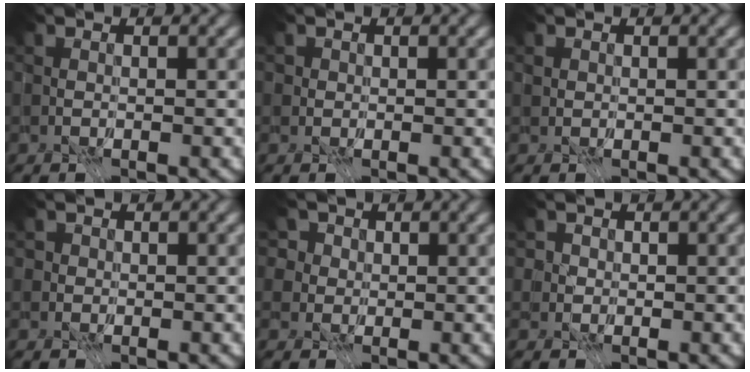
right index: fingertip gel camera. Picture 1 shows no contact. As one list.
[{"total": 2.3, "force": [1.2, 1.7, 1.0], "torque": [-0.012, 0.003, 0.006]}, {"total": 1.3, "force": [0.7, 1.0, 0.5], "torque": [-0.012, 0.003, 0.008]}, {"total": 2.6, "force": [1.3, 1.9, 1.1], "torque": [-0.008, 0.005, 0.002]}, {"total": 7.3, "force": [4.2, 4.9, 3.4], "torque": [-0.069, 0.017, 0.047]}, {"total": 3.3, "force": [1.9, 2.4, 1.4], "torque": [-0.012, 0.003, 0.011]}]